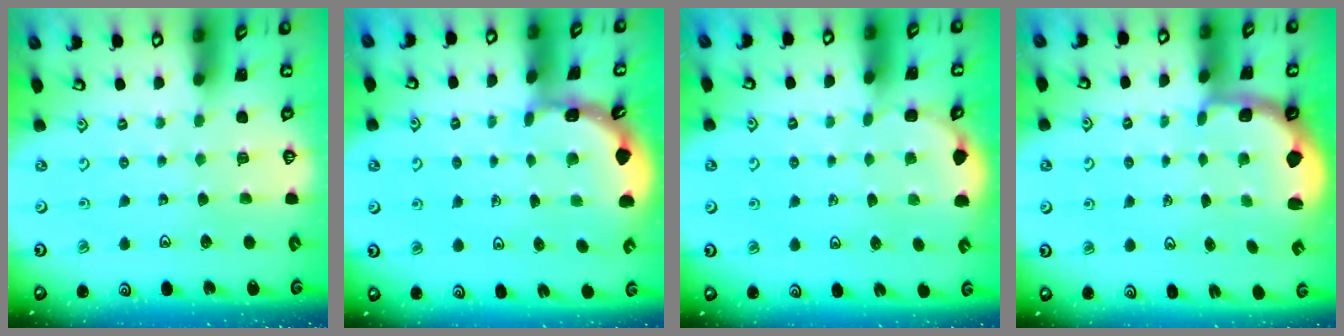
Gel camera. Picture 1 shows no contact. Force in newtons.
{"total": 1.9, "press": 1.9, "slide": 0.1}
{"total": 2.4, "press": 1.0, "slide": 2.1}
{"total": 2.1, "press": 1.4, "slide": 1.6}